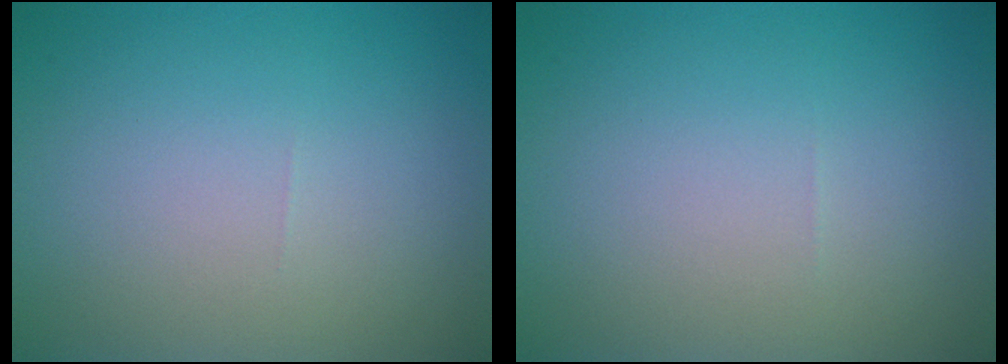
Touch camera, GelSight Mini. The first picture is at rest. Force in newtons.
{"total": 0.0}